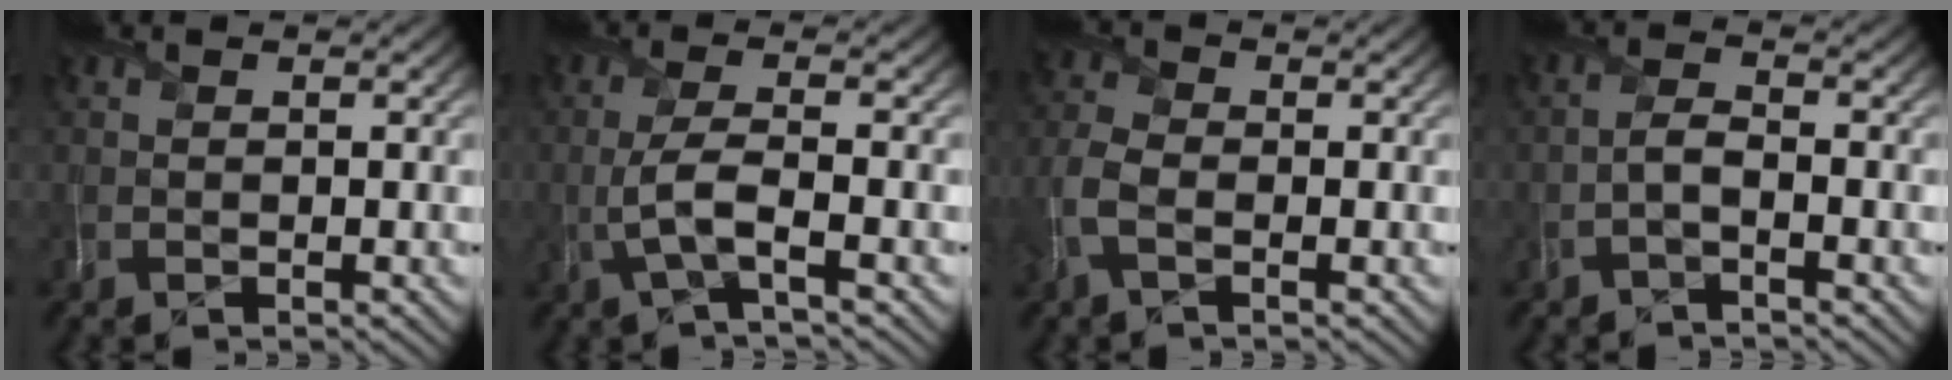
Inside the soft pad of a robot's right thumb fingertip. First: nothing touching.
{"total": 3.9, "force": [-1.1, 0.7, 3.7], "torque": [-0.077, 0.010, -0.032]}
{"total": 4.7, "force": [-1.5, 2.5, 3.6], "torque": [-0.101, -0.004, -0.043]}
{"total": 1.7, "force": [-1.0, 0.3, 1.3], "torque": [-0.029, 0.007, -0.029]}